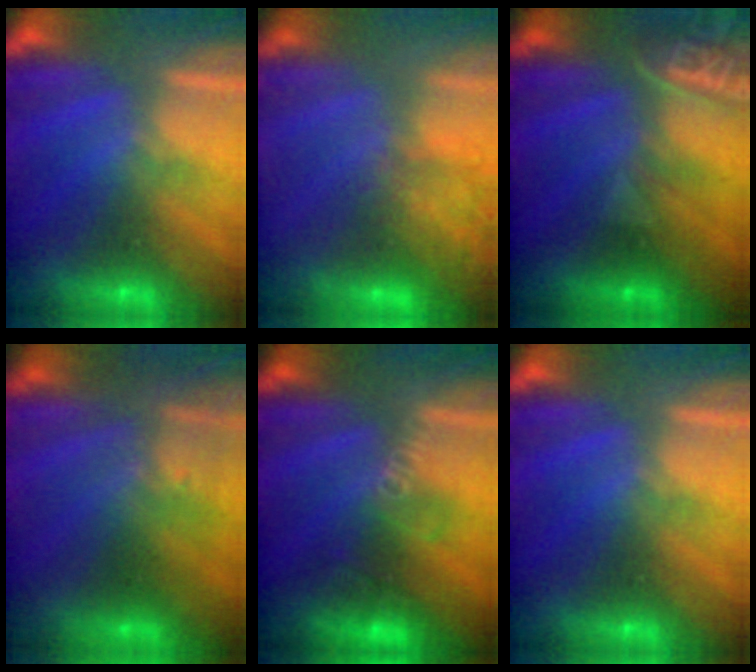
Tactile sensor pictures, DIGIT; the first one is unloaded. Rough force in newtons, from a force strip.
{"total": 5.8}
{"total": 2.4}
{"total": 2.9}
{"total": 2.7}
{"total": 0.0}